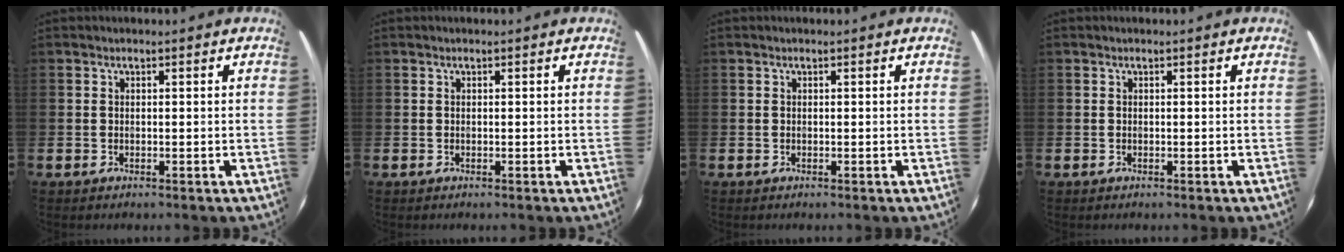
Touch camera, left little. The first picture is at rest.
{"total": 0.0}
{"total": 0.0}
{"total": 0.0}